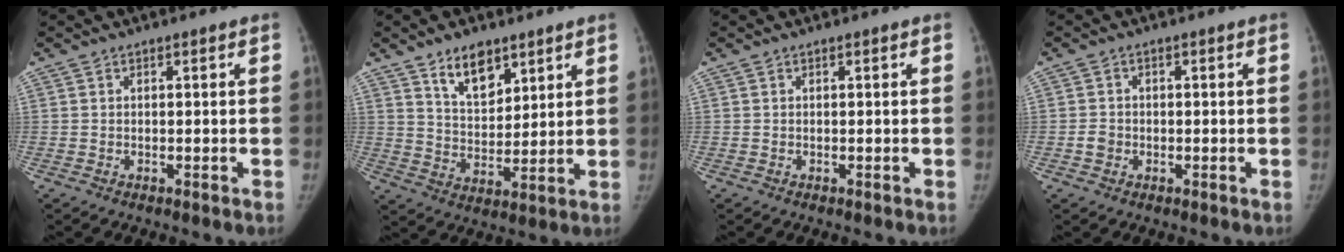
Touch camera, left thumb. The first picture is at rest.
{"total": 9.3, "force": [6.1, 4.9, 5.1], "torque": [-0.058, -0.046, 0.112]}
{"total": 0.0}
{"total": 2.1, "force": [-0.6, 1.9, 0.7], "torque": [-0.007, 0.007, -0.011]}